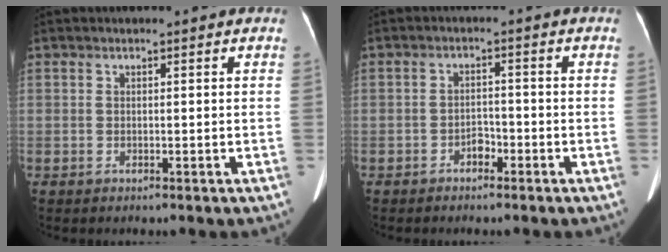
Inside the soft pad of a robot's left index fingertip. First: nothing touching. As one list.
[{"total": 2.3, "force": [-1.6, 1.2, 1.2], "torque": [-0.016, 0.005, -0.027]}]